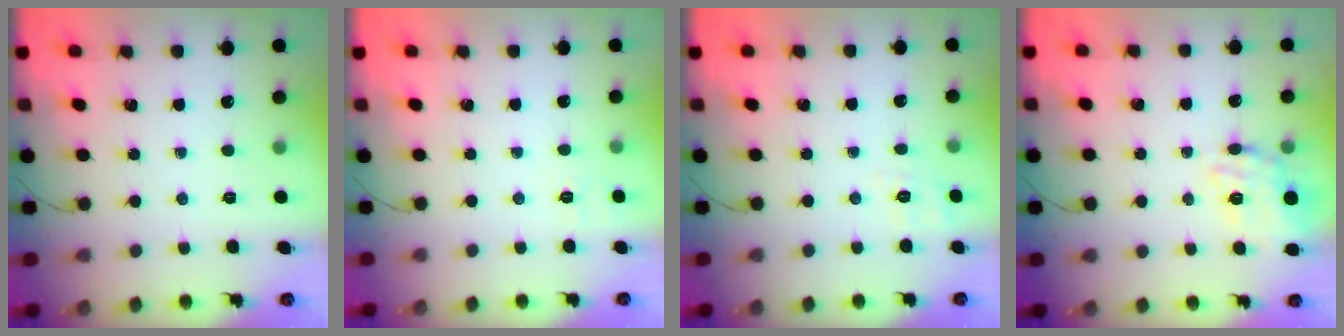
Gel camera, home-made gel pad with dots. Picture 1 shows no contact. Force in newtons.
{"total": 7.2, "press": 6.9, "slide": 2.0}
{"total": 3.8, "press": 3.3, "slide": 2.0}
{"total": 13.6, "press": 13.3, "slide": 2.8}